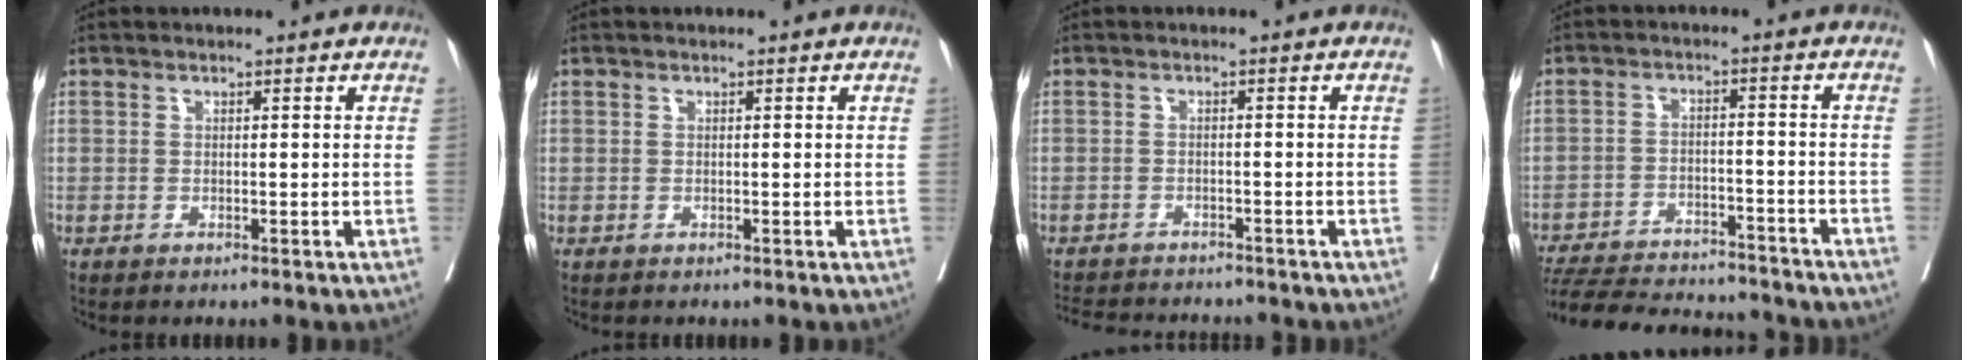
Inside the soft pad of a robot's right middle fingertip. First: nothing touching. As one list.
[{"total": 0.0}, {"total": 10.5, "force": [-9.8, 2.3, 3.1], "torque": [-0.057, -0.002, -0.129]}, {"total": 21.7, "force": [-19.9, 3.8, 7.7], "torque": [-0.160, -0.024, -0.276]}]